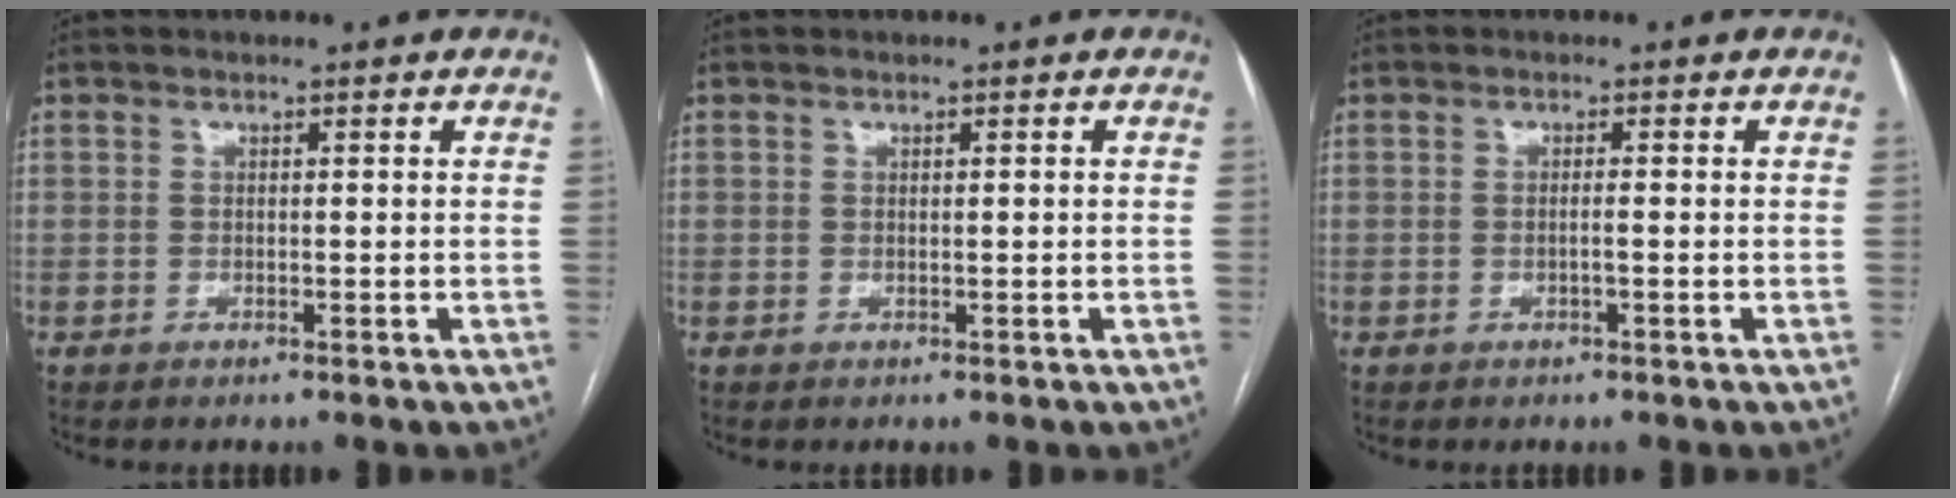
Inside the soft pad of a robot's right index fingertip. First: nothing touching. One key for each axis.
{"total": 0.0}
{"total": 1.0, "fx": -0.2, "fy": -0.1, "fz": 1.0, "tx": -0.018, "ty": 0.000, "tz": -0.004}